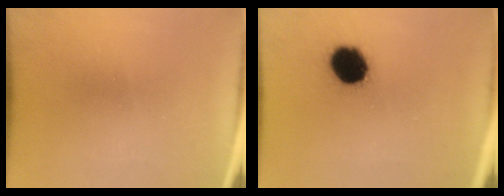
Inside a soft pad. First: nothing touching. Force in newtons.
{"total": 11.9}